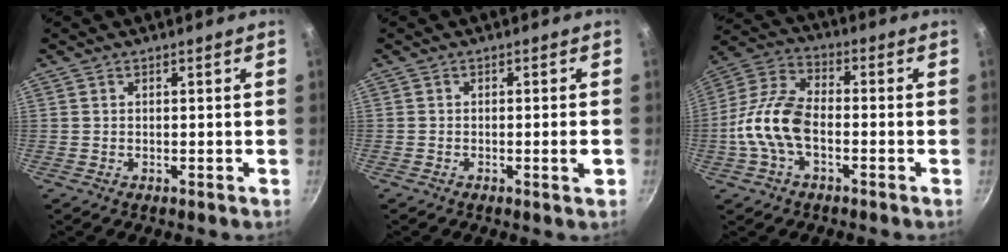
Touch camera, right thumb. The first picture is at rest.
{"total": 2.3, "force": [-0.7, 0.1, 2.2], "torque": [-0.034, 0.007, -0.010]}
{"total": 12.4, "force": [-2.8, 6.9, 9.9], "torque": [-0.188, 0.038, -0.071]}